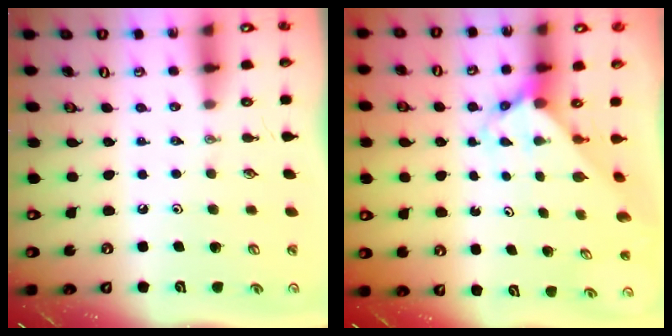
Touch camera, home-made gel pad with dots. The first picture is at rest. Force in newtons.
{"total": 3.5, "press": 3.5, "slide": 0.3}